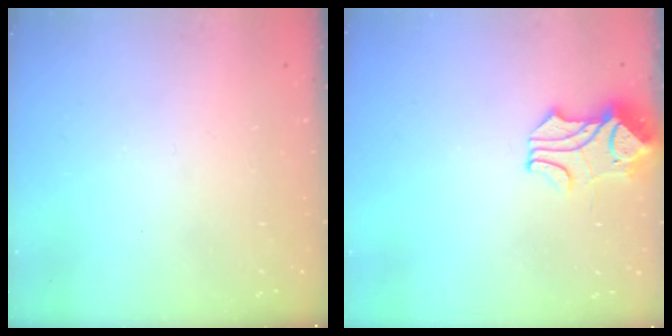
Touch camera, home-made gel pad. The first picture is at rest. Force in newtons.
{"total": 2.1, "press": 1.8, "slide": 1.2}